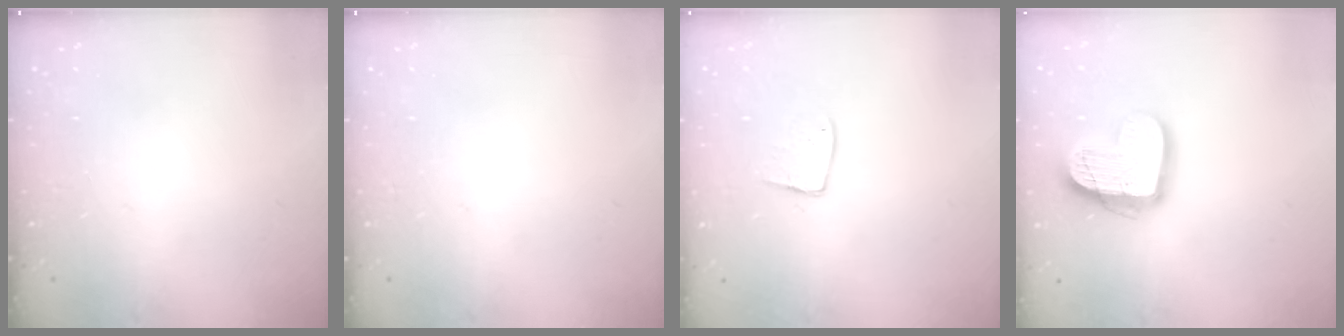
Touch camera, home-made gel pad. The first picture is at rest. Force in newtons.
{"total": 0.0}
{"total": 7.9, "press": 7.9, "slide": 0.4}
{"total": 15.9, "press": 15.9, "slide": 1.2}